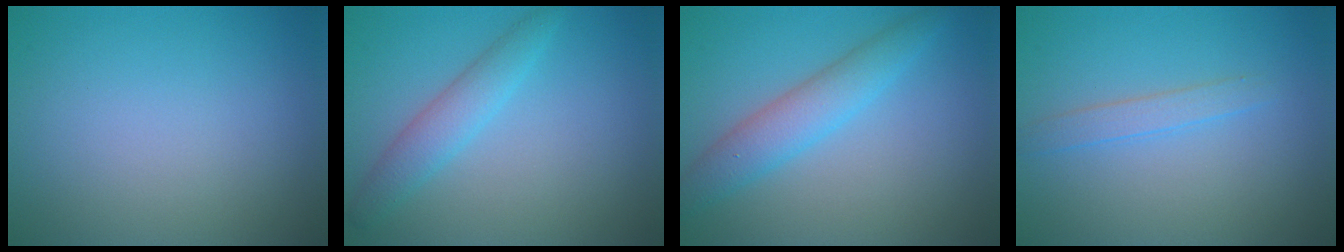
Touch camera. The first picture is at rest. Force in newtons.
{"total": 2.7, "press": 2.7, "slide": 0.1}
{"total": 3.6, "press": 3.6, "slide": 0.1}
{"total": 1.5, "press": 1.5, "slide": 0.0}